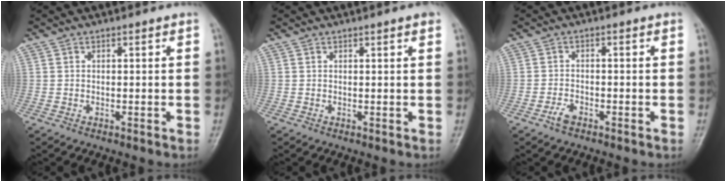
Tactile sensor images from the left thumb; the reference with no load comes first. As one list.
[{"total": 1.2, "force": [0.7, 0.0, 1.0], "torque": [-0.016, 0.000, 0.007]}, {"total": 2.2, "force": [-1.6, 1.0, 1.3], "torque": [-0.028, 0.009, -0.031]}]